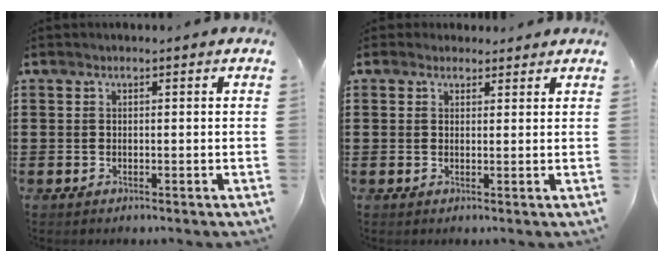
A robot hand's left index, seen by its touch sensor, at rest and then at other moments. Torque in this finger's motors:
{"motor_torque": [-0.28, -0.17, -0.19, -0.21]}